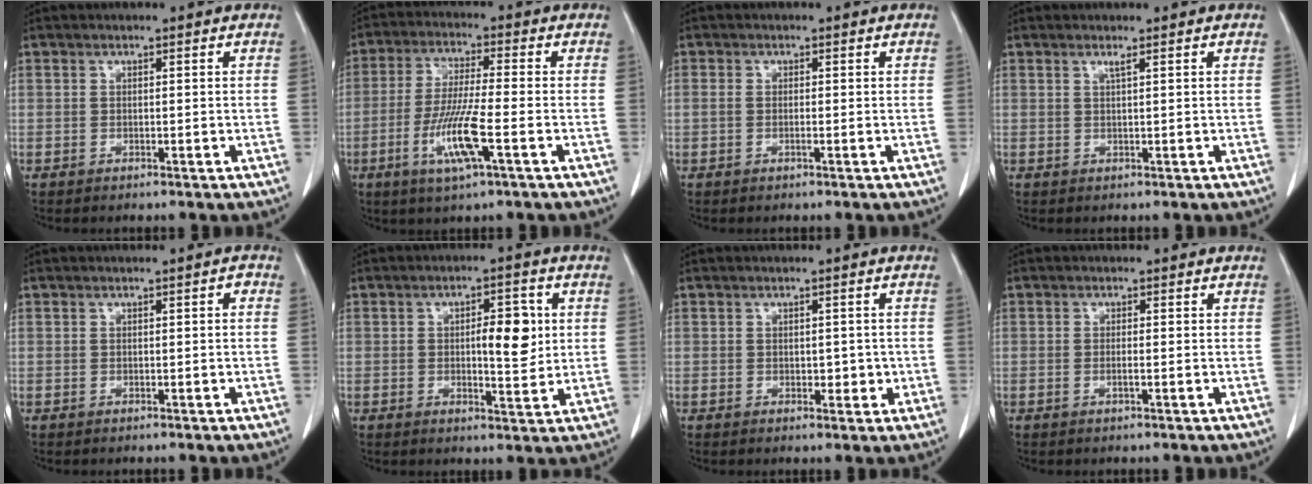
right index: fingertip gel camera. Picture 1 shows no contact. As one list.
[{"total": 9.5, "force": [-3.5, 0.4, 8.9], "torque": [-0.178, -0.014, -0.069]}, {"total": 1.2, "force": [-0.2, 0.5, 1.0], "torque": [-0.027, 0.003, -0.003]}, {"total": 0.8, "force": [0.5, -0.2, 0.6], "torque": [-0.017, -0.003, 0.012]}, {"total": 0.7, "force": [0.0, 0.2, 0.7], "torque": [-0.007, 0.002, 0.000]}, {"total": 6.7, "force": [0.9, 2.2, 6.3], "torque": [-0.090, 0.001, 0.014]}, {"total": 2.4, "force": [-0.2, 1.6, 1.8], "torque": [-0.016, 0.005, 0.003]}, {"total": 1.0, "force": [-0.3, 0.1, 0.9], "torque": [-0.019, -0.001, -0.005]}]